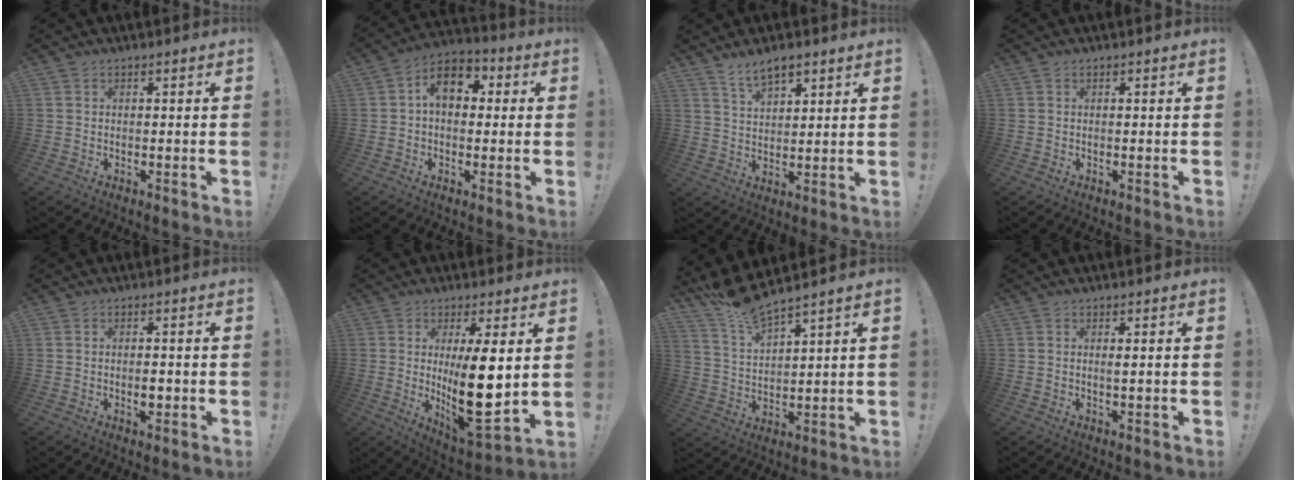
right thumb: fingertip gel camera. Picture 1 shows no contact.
{"total": 9.4, "force": [2.3, 6.3, 6.6], "torque": [-0.095, 0.006, 0.042]}
{"total": 7.1, "force": [5.2, 3.0, 3.8], "torque": [-0.064, -0.021, 0.096]}
{"total": 0.0}
{"total": 2.5, "force": [-0.7, 1.3, 2.0], "torque": [-0.023, 0.000, -0.013]}
{"total": 17.7, "force": [1.9, 6.2, 16.5], "torque": [-0.254, -0.043, 0.042]}
{"total": 9.2, "force": [8.5, 0.6, 3.6], "torque": [-0.086, -0.054, 0.153]}
{"total": 1.2, "force": [0.3, -0.1, 1.2], "torque": [-0.008, -0.009, 0.001]}